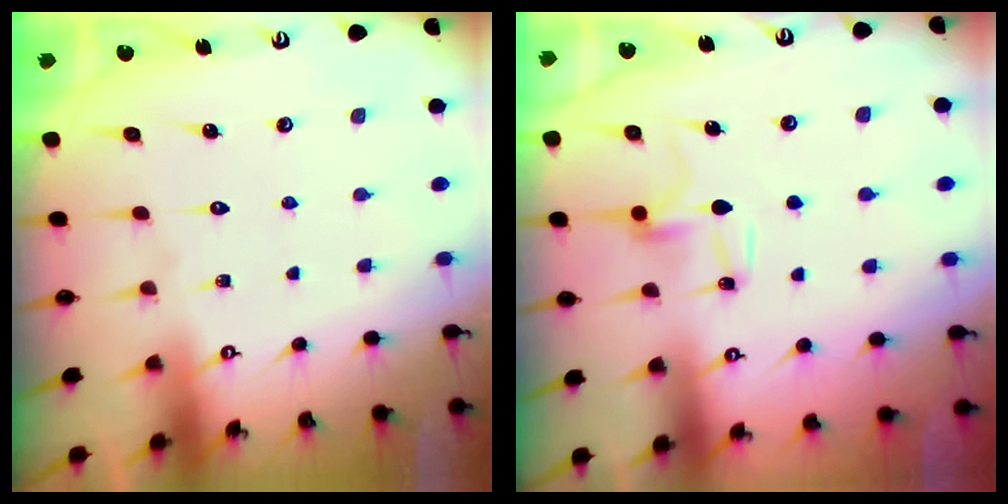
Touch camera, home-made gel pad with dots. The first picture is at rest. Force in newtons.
{"total": 6.7, "press": 6.7, "slide": 0.5}